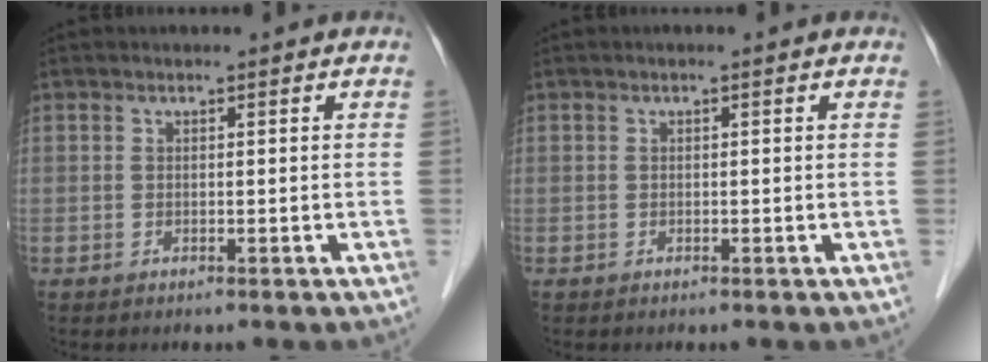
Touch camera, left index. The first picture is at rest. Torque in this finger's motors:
{"motor_torque": [0.18, -0.07, -0.04, -0.01]}